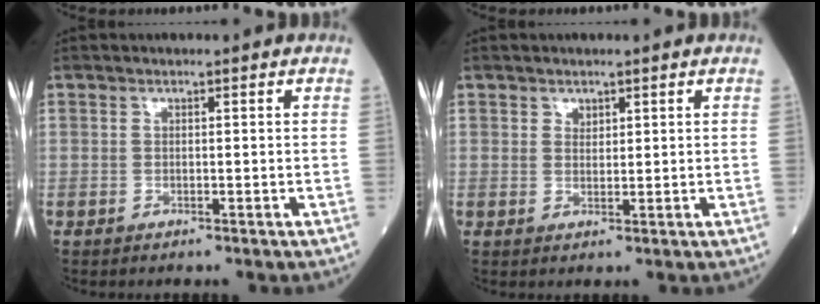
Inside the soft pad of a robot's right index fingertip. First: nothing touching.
{"total": 1.3, "force": [0.9, 0.9, 0.4], "torque": [-0.004, -0.002, 0.018]}